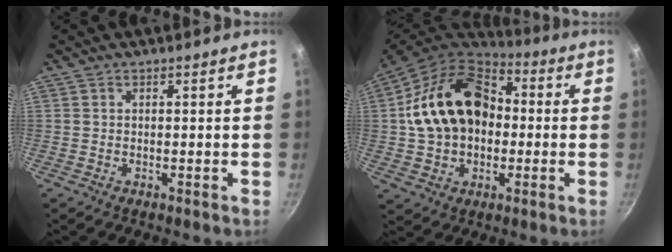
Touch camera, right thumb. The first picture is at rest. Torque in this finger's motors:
{"motor_torque": [2.50, 2.51, 0.99, -0.55, 0.50]}